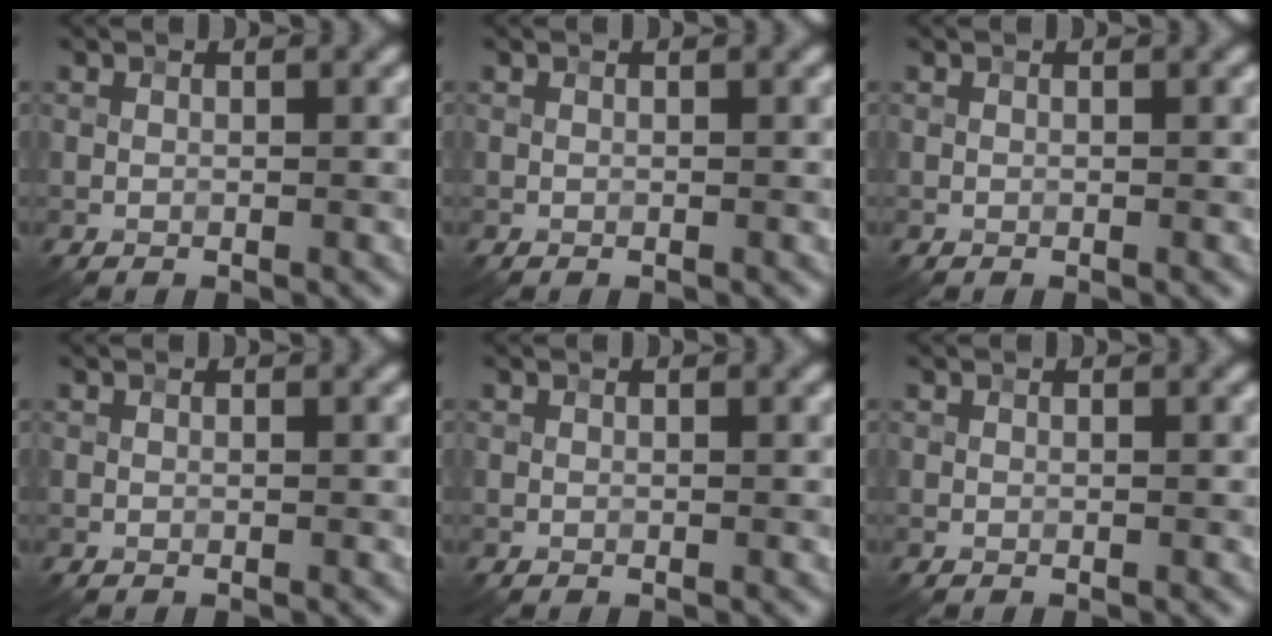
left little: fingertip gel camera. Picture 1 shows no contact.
{"total": 0.0}
{"total": 0.0}
{"total": 0.0}
{"total": 0.0}
{"total": 0.0}